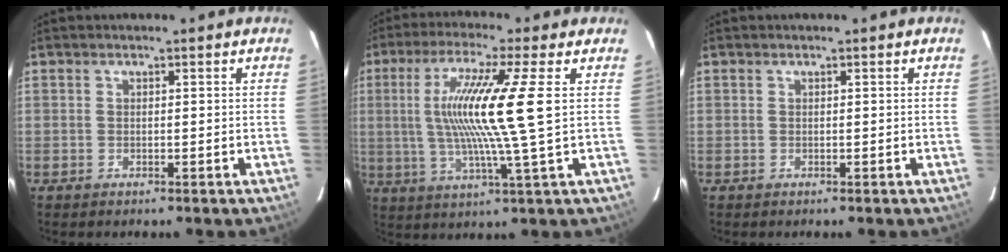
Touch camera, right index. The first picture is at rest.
{"total": 14.1, "force": [2.0, -1.2, 13.9], "torque": [-0.255, -0.006, 0.036]}
{"total": 0.0}